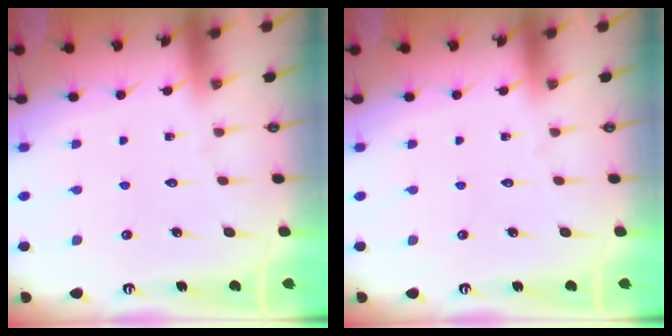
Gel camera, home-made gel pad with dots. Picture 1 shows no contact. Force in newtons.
{"total": 0.0}